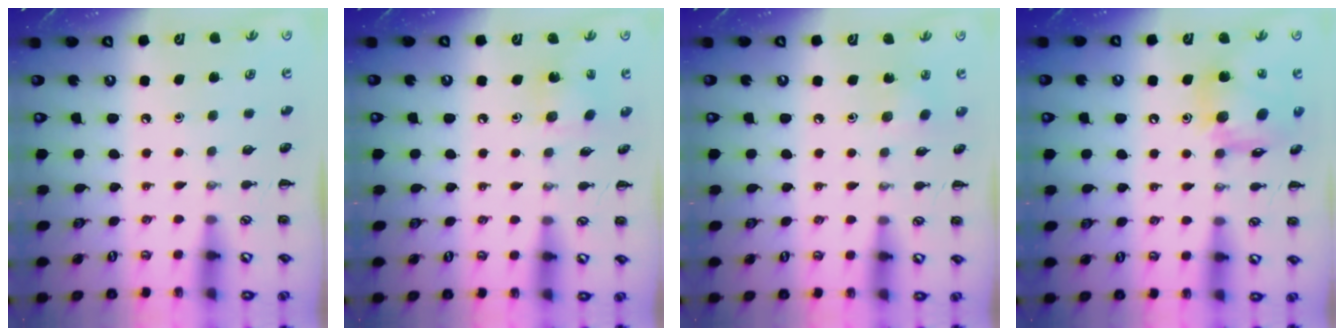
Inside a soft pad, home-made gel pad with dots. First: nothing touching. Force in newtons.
{"total": 3.8, "press": 3.6, "slide": 1.1}
{"total": 3.0, "press": 2.8, "slide": 0.9}
{"total": 14.6, "press": 14.5, "slide": 2.0}